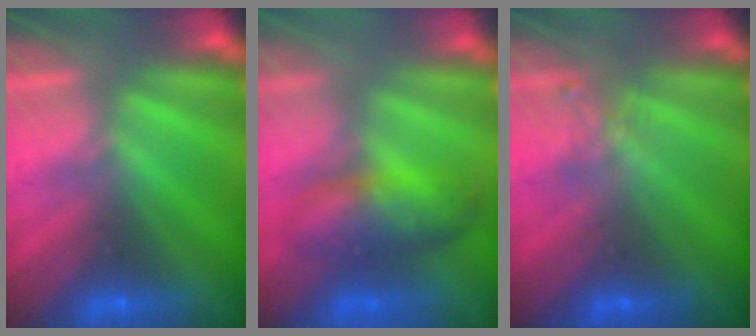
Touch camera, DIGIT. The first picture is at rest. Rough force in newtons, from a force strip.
{"total": 6.0}
{"total": 2.3}